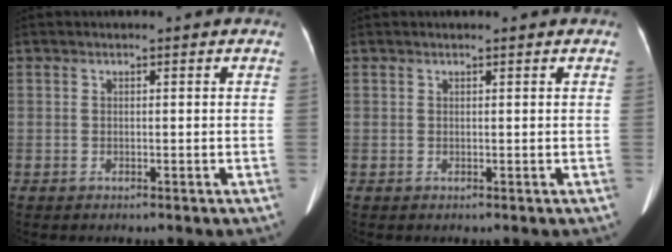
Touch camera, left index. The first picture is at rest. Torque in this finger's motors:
{"motor_torque": [0.21, 0.14, -0.02, -0.01]}